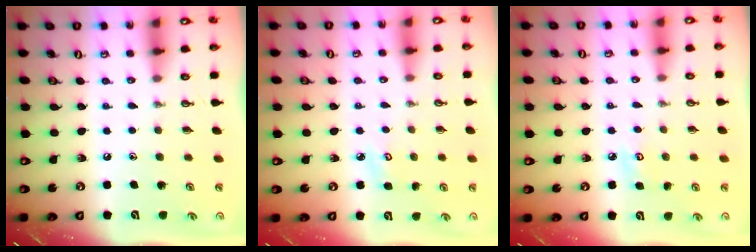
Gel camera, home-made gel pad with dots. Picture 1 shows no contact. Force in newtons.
{"total": 3.5, "press": 3.5, "slide": 0.4}
{"total": 5.9, "press": 5.9, "slide": 0.5}